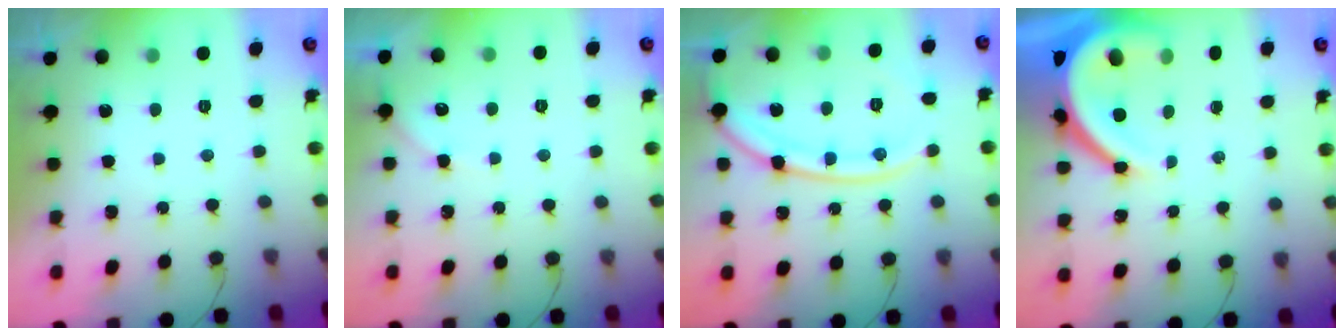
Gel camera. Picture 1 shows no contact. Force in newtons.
{"total": 2.4, "press": 2.4, "slide": 0.4}
{"total": 15.2, "press": 15.1, "slide": 1.9}
{"total": 14.8, "press": 14.8, "slide": 1.6}